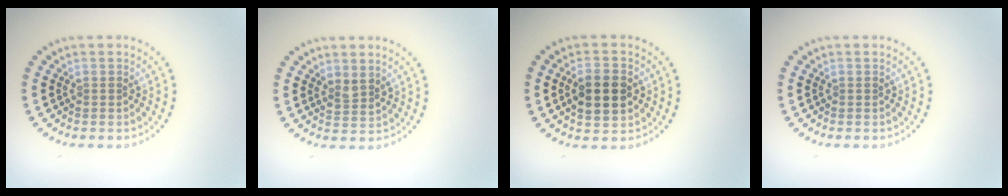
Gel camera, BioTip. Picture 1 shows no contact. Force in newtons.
{"total": 1.4, "press": 1.1, "slide": 0.8}
{"total": 3.8, "press": 3.8, "slide": 0.3}
{"total": 0.0}